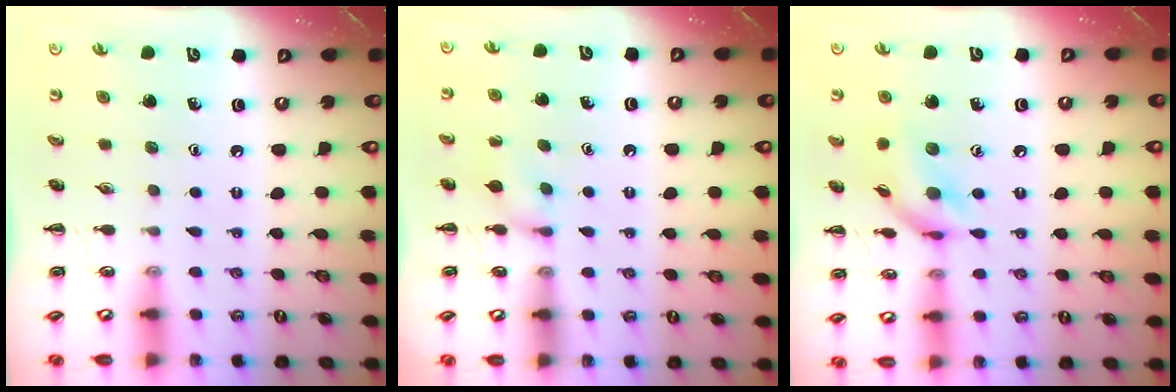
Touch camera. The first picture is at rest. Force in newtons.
{"total": 6.4, "press": 6.2, "slide": 1.6}
{"total": 12.6, "press": 12.4, "slide": 1.9}